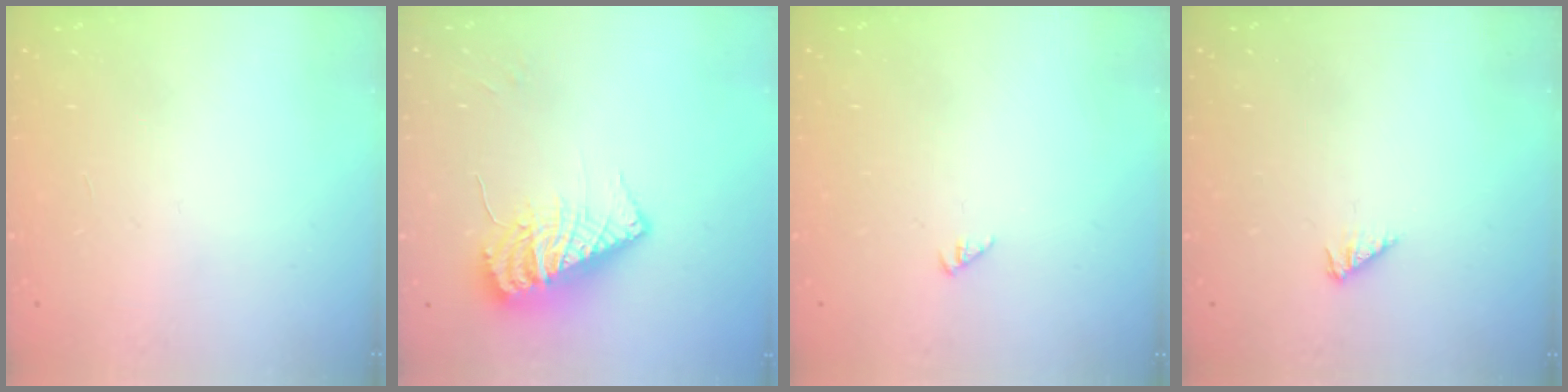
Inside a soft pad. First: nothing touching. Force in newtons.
{"total": 12.5, "press": 12.4, "slide": 1.1}
{"total": 0.0}
{"total": 2.6, "press": 2.5, "slide": 0.6}